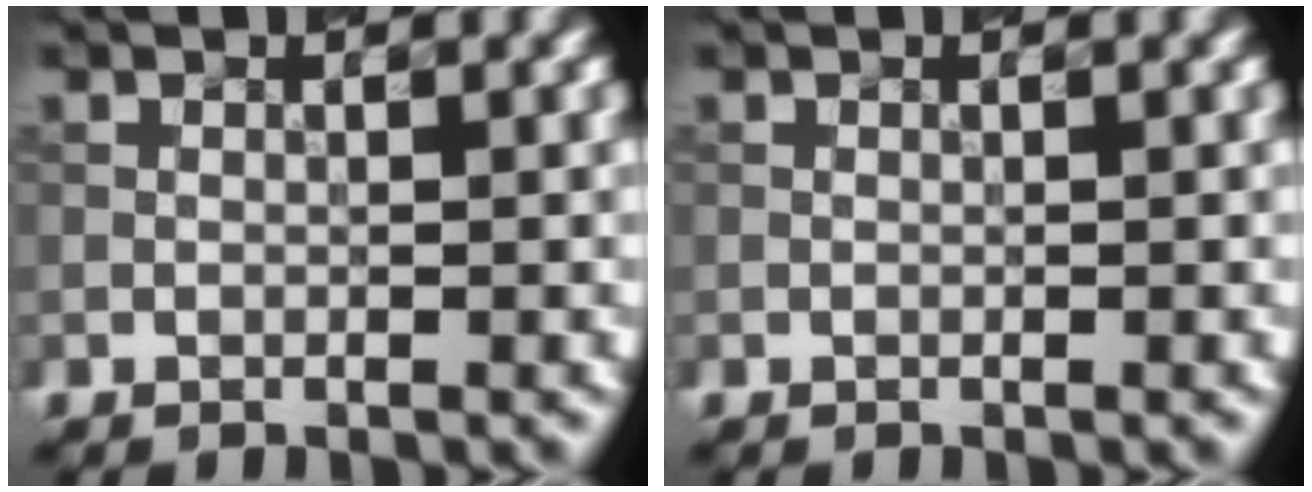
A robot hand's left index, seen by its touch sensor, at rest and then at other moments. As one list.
[{"total": 0.0}]